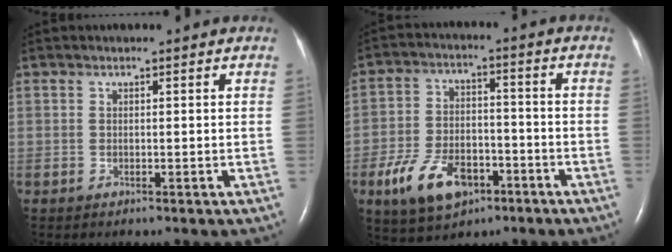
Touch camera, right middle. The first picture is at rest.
{"total": 11.2, "force": [-5.7, 6.2, 7.3], "torque": [-0.150, 0.004, -0.093]}